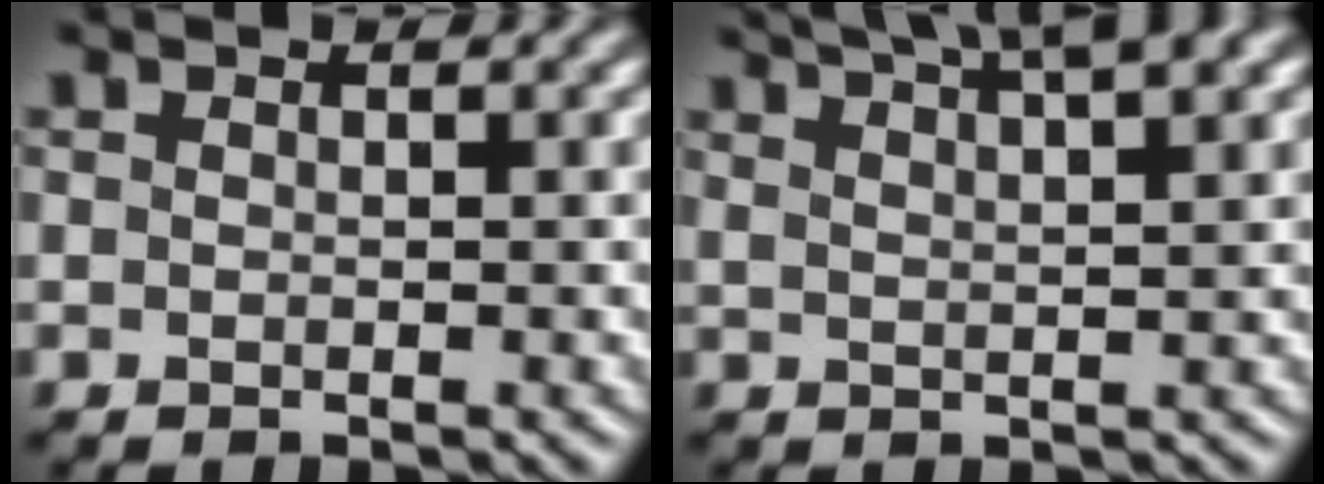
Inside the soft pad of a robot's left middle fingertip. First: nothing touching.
{"total": 7.4, "force": [5.2, 2.1, 4.9], "torque": [-0.045, 0.038, 0.042]}